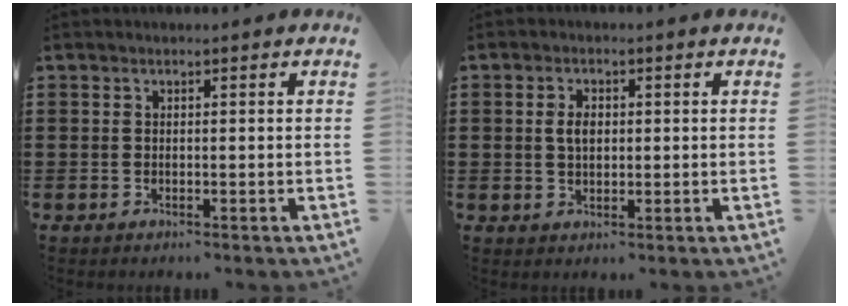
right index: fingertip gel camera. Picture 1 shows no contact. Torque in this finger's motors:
{"motor_torque": [0.14, 0.06, 0.10, 0.08]}